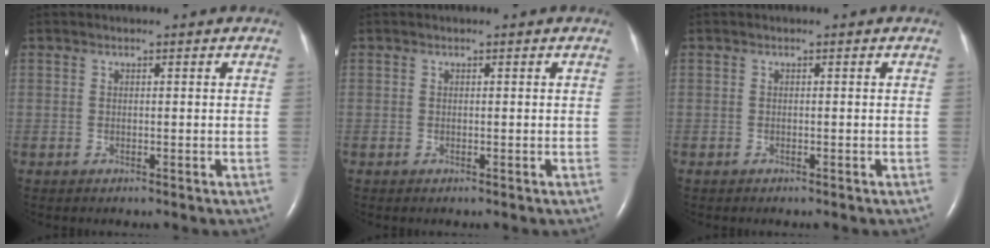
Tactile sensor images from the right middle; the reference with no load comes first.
{"total": 0.0}
{"total": 0.0}